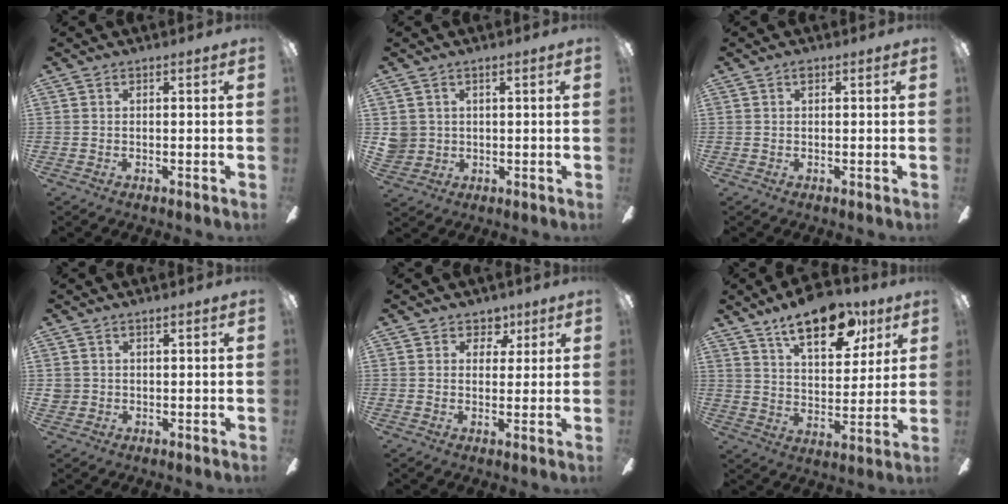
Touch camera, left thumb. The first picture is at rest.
{"total": 3.8, "force": [1.0, 3.6, 0.5], "torque": [-0.020, 0.010, 0.022]}
{"total": 0.8, "force": [0.4, 0.3, 0.6], "torque": [-0.006, 0.001, 0.005]}
{"total": 1.8, "force": [0.5, 1.7, 0.3], "torque": [-0.010, 0.003, 0.008]}
{"total": 4.7, "force": [2.8, 3.6, 1.2], "torque": [-0.005, -0.009, 0.045]}
{"total": 17.3, "force": [11.1, 8.0, 10.6], "torque": [-0.153, -0.048, 0.187]}